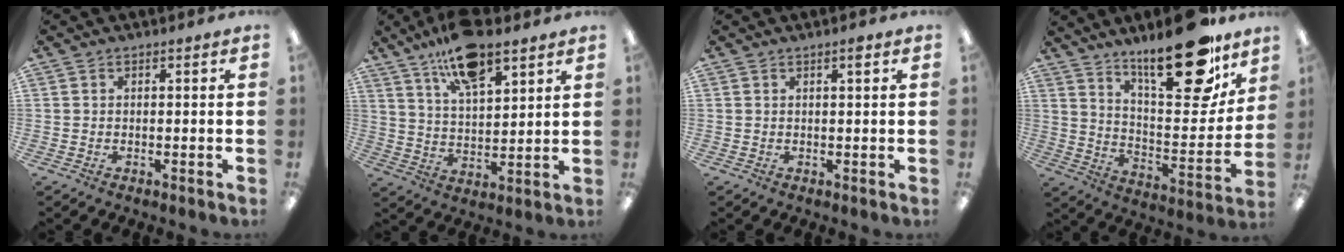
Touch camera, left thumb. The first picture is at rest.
{"total": 13.3, "force": [9.9, 4.7, 7.6], "torque": [-0.132, -0.042, 0.174]}
{"total": 1.5, "force": [0.9, 0.2, 1.2], "torque": [-0.020, -0.002, 0.013]}
{"total": 23.3, "force": [17.2, 7.4, 13.9], "torque": [-0.184, -0.124, 0.280]}